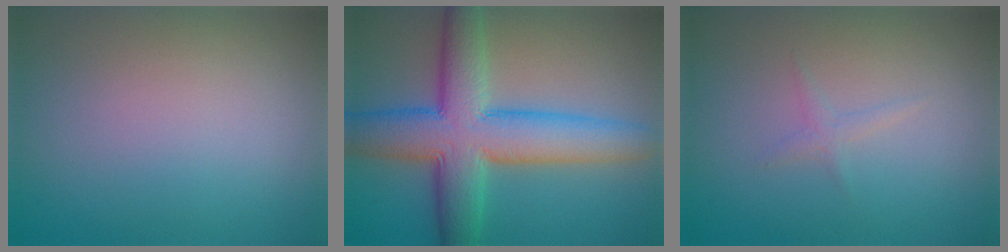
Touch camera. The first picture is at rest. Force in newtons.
{"total": 9.7, "press": 9.7, "slide": 0.4}
{"total": 0.9, "press": 0.9, "slide": 0.0}